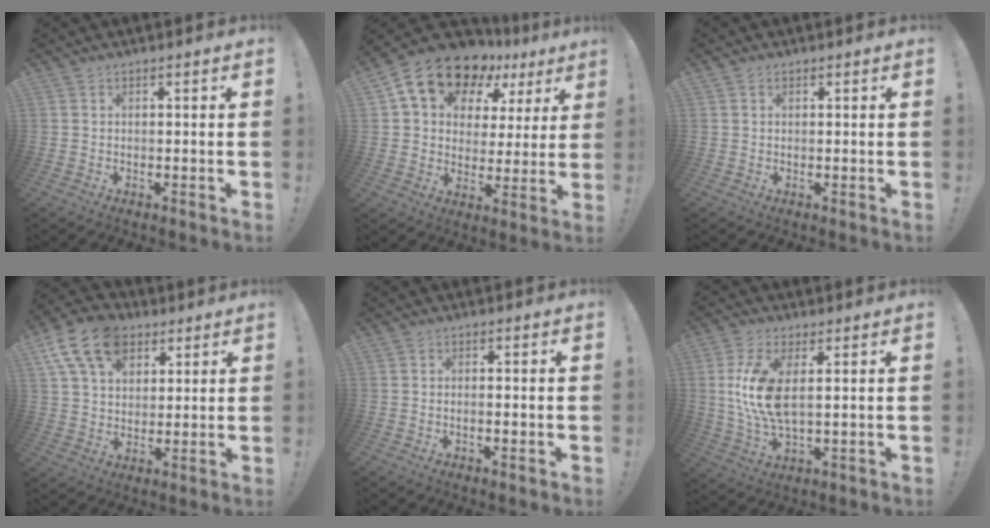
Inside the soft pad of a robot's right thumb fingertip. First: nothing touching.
{"total": 15.6, "force": [10.7, 8.8, 7.2], "torque": [-0.125, -0.071, 0.193]}
{"total": 0.7, "force": [0.4, 0.6, 0.0], "torque": [0.003, 0.000, 0.007]}
{"total": 16.1, "force": [8.0, 11.0, 8.7], "torque": [-0.151, -0.031, 0.150]}
{"total": 1.3, "force": [-0.8, 0.1, 1.1], "torque": [-0.026, 0.003, -0.013]}
{"total": 12.1, "force": [2.4, 5.4, 10.6], "torque": [-0.190, -0.016, 0.042]}